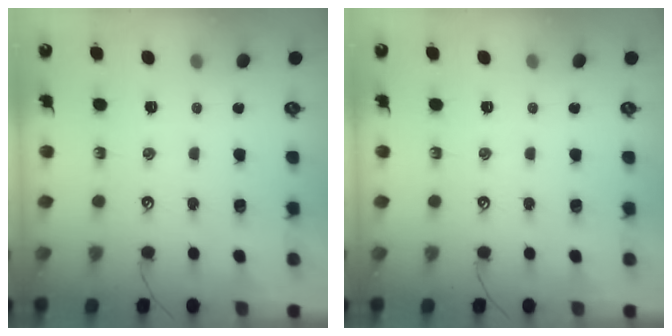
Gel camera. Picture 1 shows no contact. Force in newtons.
{"total": 0.0}